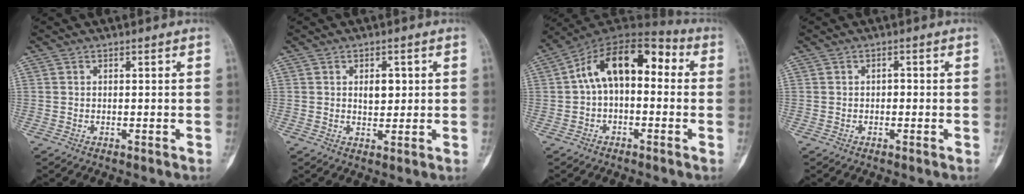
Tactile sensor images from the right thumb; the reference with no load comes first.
{"total": 3.6, "force": [0.8, 2.2, 2.6], "torque": [-0.025, -0.004, 0.014]}
{"total": 14.9, "force": [1.5, 8.7, 12.0], "torque": [-0.169, 0.051, 0.009]}
{"total": 1.0, "force": [-0.1, 0.7, 0.7], "torque": [-0.003, 0.006, -0.004]}